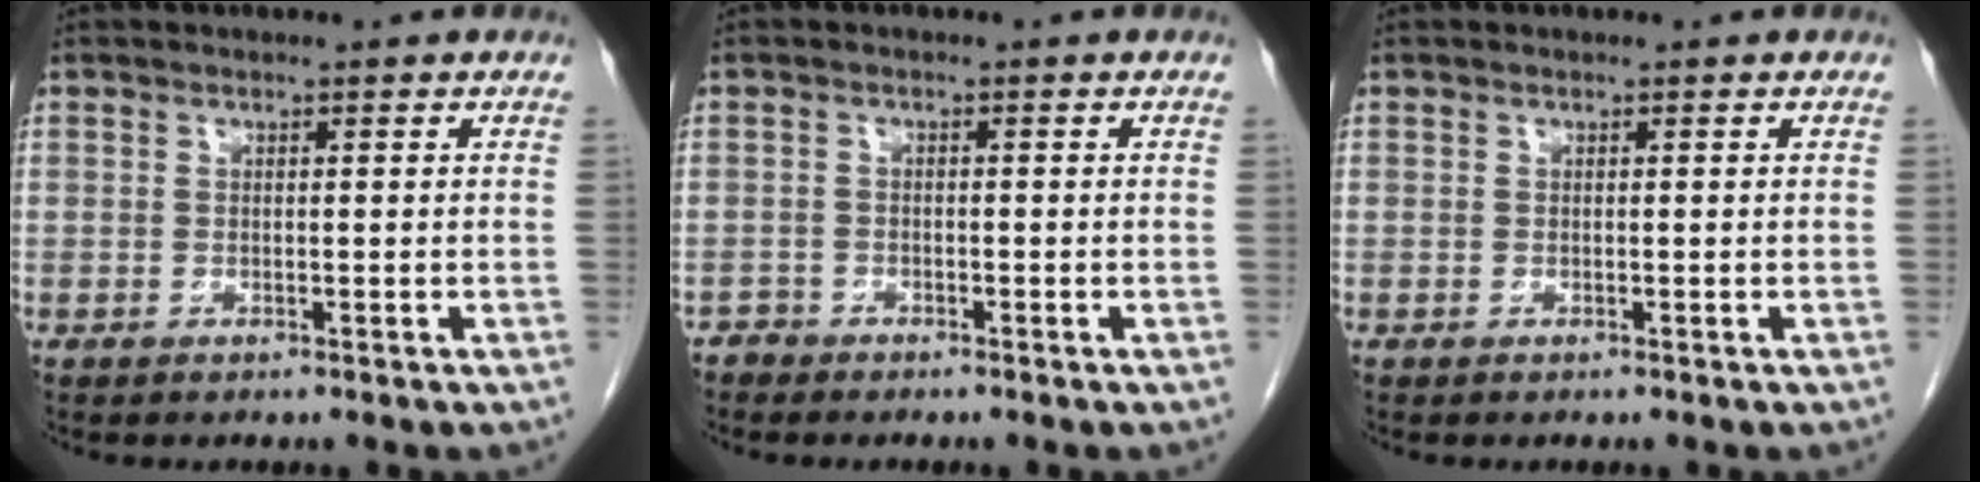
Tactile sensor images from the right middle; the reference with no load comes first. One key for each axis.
{"total": 1.3, "fx": -1.2, "fy": 0.4, "fz": -0.4, "tx": 0.008, "ty": 0.001, "tz": -0.025}
{"total": 0.0}